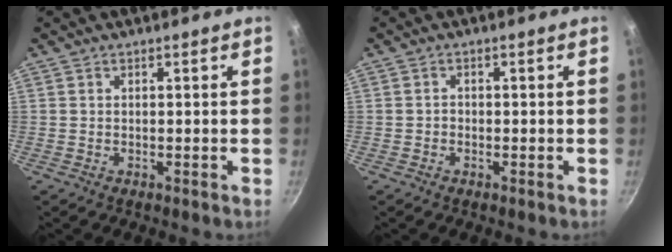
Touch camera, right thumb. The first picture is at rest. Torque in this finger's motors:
{"motor_torque": [-0.06, -0.18, -0.38, 0.24, -0.06]}